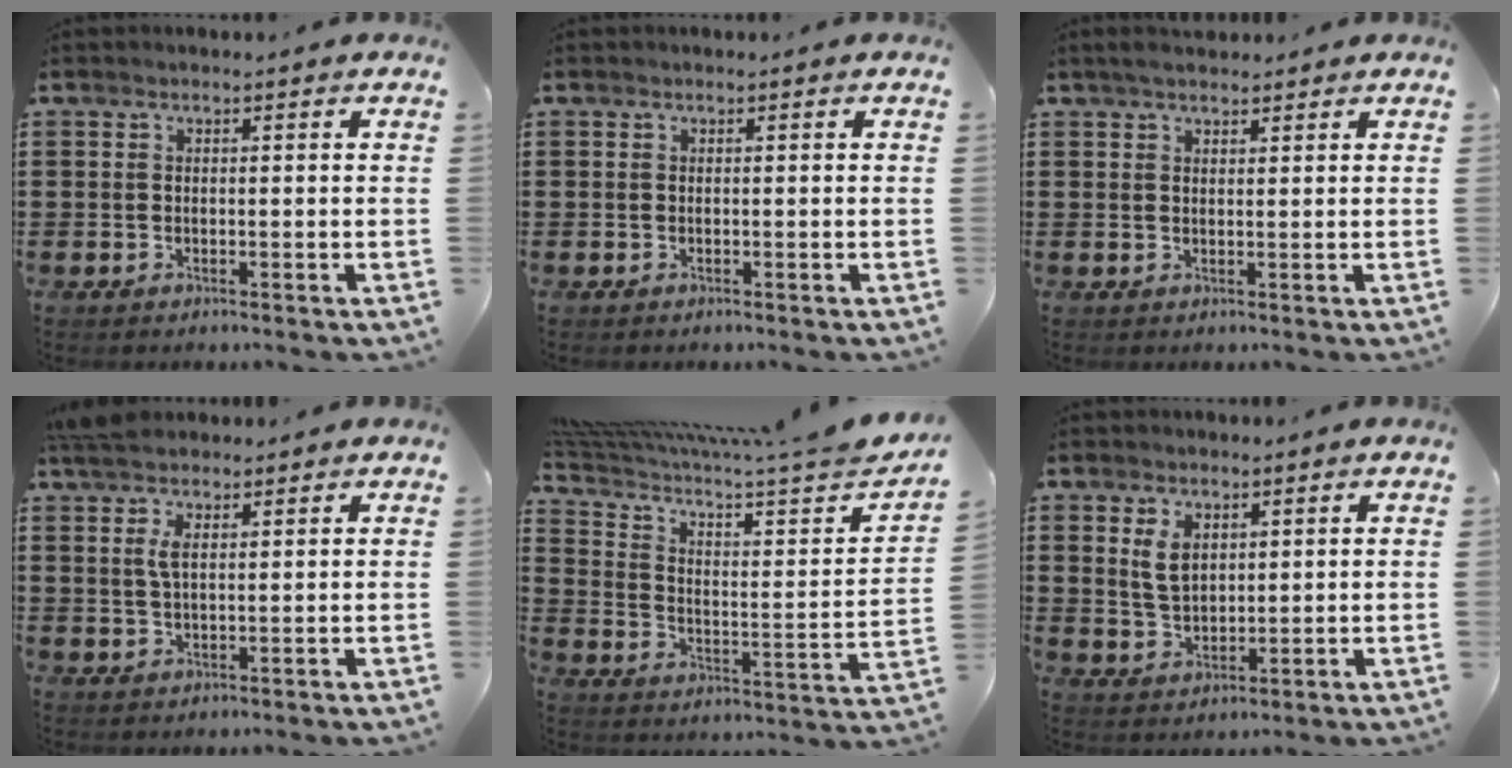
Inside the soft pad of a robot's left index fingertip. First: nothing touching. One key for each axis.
{"total": 0.0}
{"total": 1.8, "fx": 1.7, "fy": 0.5, "fz": 0.6, "tx": -0.013, "ty": 0.006, "tz": 0.031}
{"total": 5.0, "fx": 2.8, "fy": 1.8, "fz": 3.8, "tx": -0.082, "ty": 0.004, "tz": 0.049}
{"total": 5.8, "fx": 4.6, "fy": -0.4, "fz": 3.6, "tx": -0.081, "ty": -0.058, "tz": 0.068}
{"total": 4.7, "fx": 2.0, "fy": 2.9, "fz": 3.1, "tx": -0.063, "ty": 0.006, "tz": 0.034}